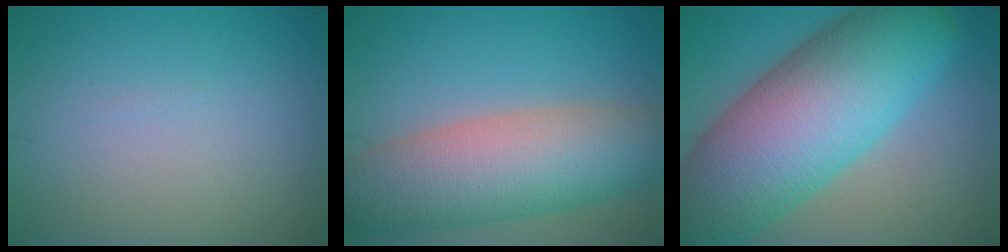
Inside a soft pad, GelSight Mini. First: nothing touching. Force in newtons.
{"total": 10.2, "press": 10.2, "slide": 0.6}
{"total": 16.0, "press": 16.0, "slide": 0.6}